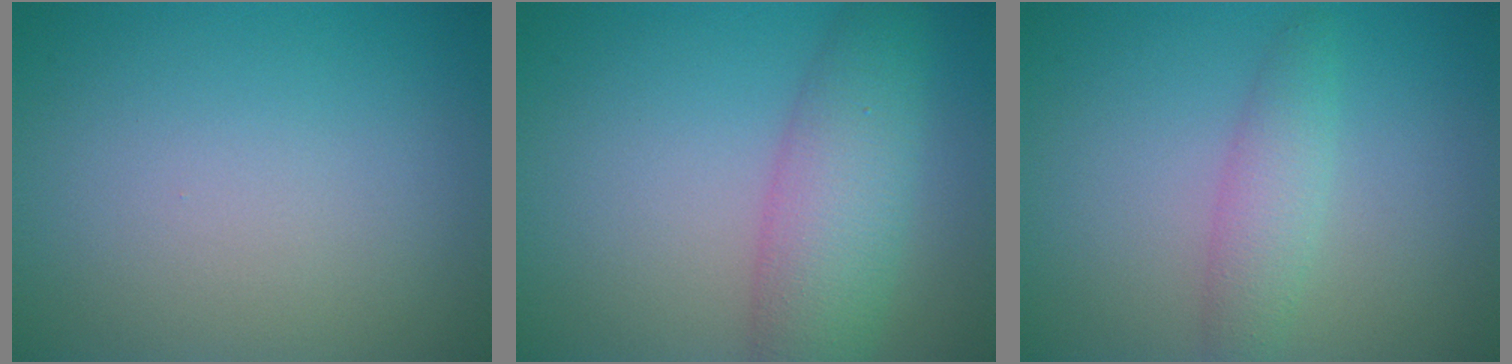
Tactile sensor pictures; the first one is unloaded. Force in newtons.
{"total": 5.9, "press": 5.9, "slide": 0.1}
{"total": 2.5, "press": 2.5, "slide": 0.1}